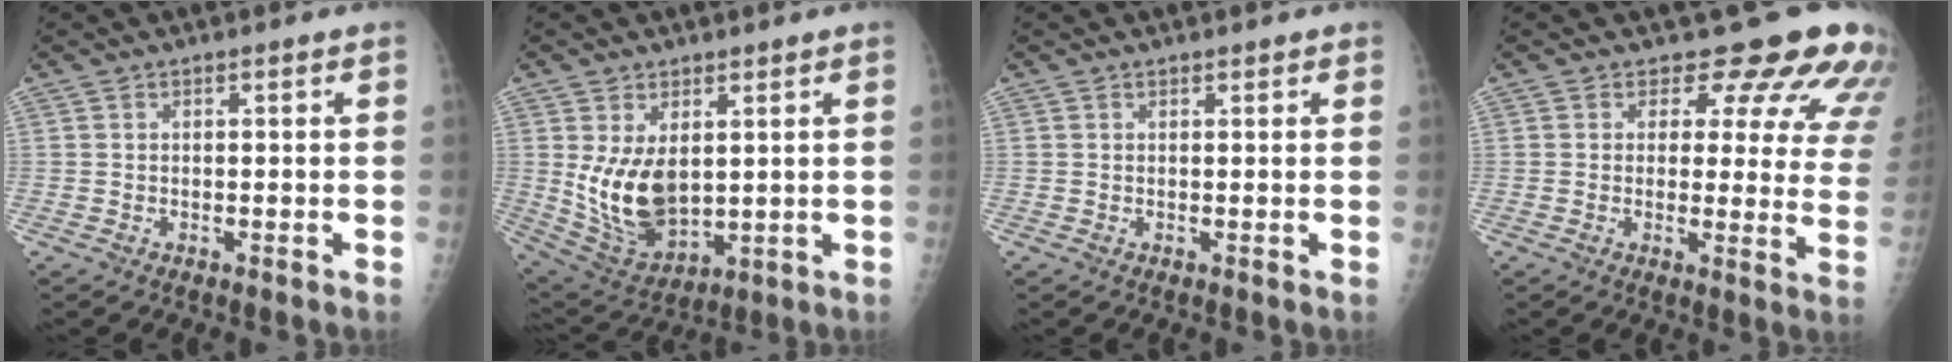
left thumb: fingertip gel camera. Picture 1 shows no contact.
{"total": 11.9, "force": [1.9, 7.5, 9.0], "torque": [-0.148, -0.025, 0.058]}
{"total": 0.6, "force": [0.5, 0.3, 0.1], "torque": [-0.003, -0.004, 0.006]}
{"total": 14.5, "force": [12.4, 5.6, 5.0], "torque": [-0.007, -0.091, 0.116]}